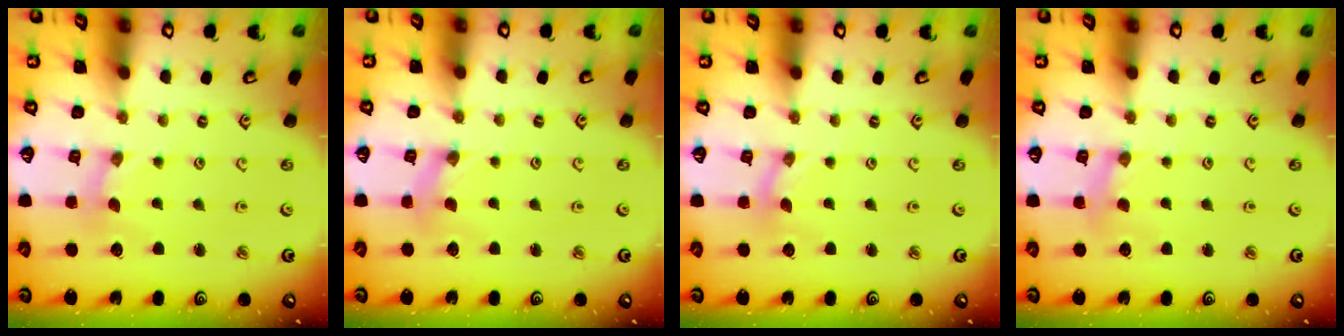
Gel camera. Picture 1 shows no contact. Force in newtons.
{"total": 0.0}
{"total": 0.0}
{"total": 2.0, "press": 1.9, "slide": 0.4}